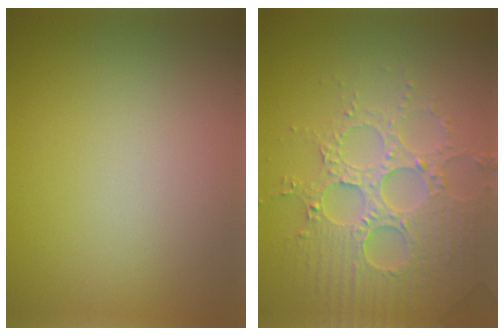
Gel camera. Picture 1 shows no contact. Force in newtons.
{"total": 4.7, "press": 4.7, "slide": 0.7}